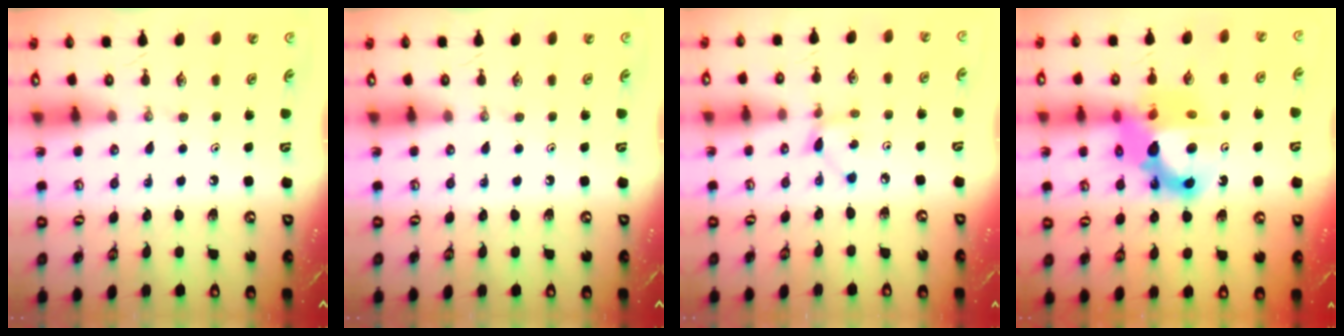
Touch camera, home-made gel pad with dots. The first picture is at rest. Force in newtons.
{"total": 0.0}
{"total": 2.2, "press": 2.2, "slide": 0.1}
{"total": 13.8, "press": 13.6, "slide": 2.4}